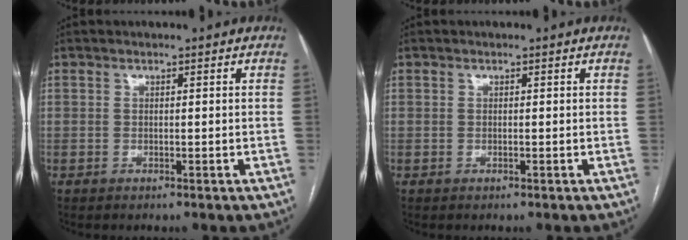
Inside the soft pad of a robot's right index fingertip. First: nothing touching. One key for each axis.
{"total": 0.0}